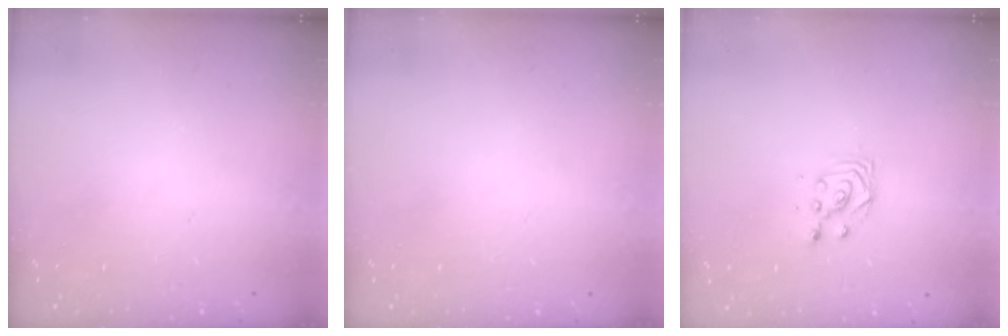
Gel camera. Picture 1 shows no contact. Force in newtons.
{"total": 0.0}
{"total": 2.9, "press": 2.9, "slide": 0.4}